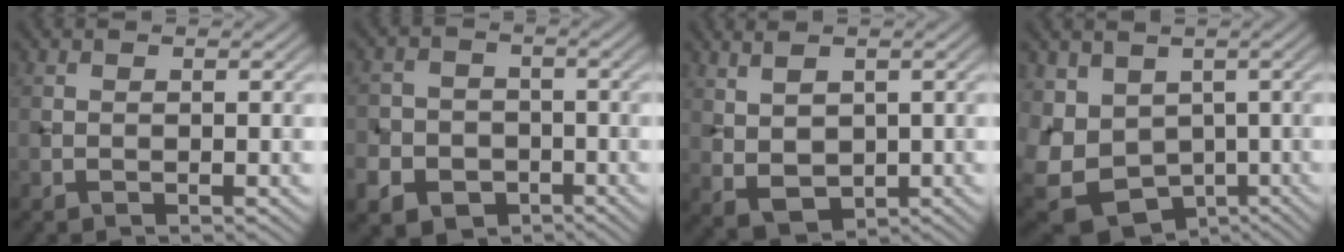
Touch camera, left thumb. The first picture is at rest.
{"total": 8.5, "force": [-4.1, 7.1, 1.9], "torque": [-0.060, -0.031, -0.087]}
{"total": 4.3, "force": [1.4, 2.4, 3.3], "torque": [-0.075, -0.003, 0.035]}
{"total": 10.1, "force": [-1.0, 8.3, 5.7], "torque": [-0.146, -0.022, 0.004]}